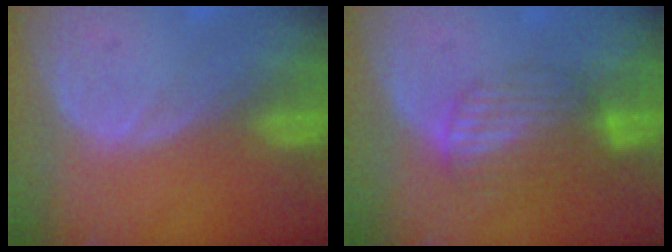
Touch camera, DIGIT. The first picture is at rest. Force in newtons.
{"total": 6.9, "press": 5.8, "slide": 3.8}